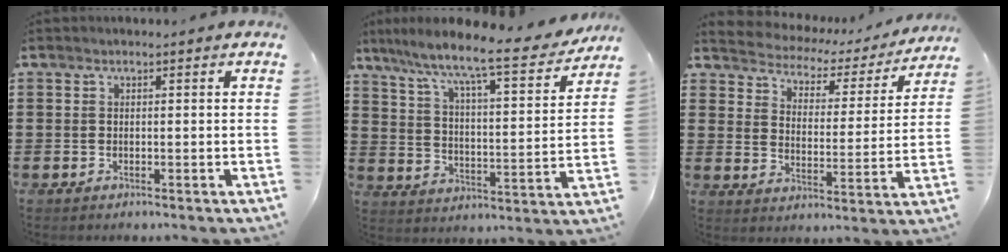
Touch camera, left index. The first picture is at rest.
{"total": 9.1, "force": [7.7, 0.0, 4.7], "torque": [-0.115, -0.061, 0.120]}
{"total": 2.7, "force": [2.6, 0.9, -0.1], "torque": [-0.021, -0.026, 0.033]}